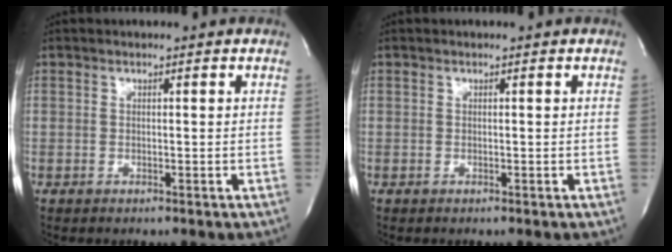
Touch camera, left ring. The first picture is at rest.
{"total": 0.0}